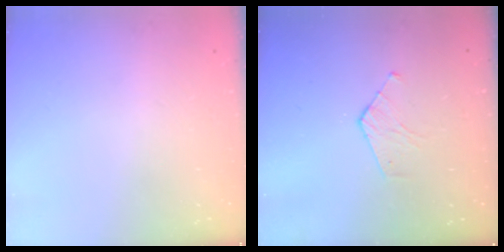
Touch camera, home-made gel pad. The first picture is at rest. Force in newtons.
{"total": 5.2, "press": 5.2, "slide": 0.4}